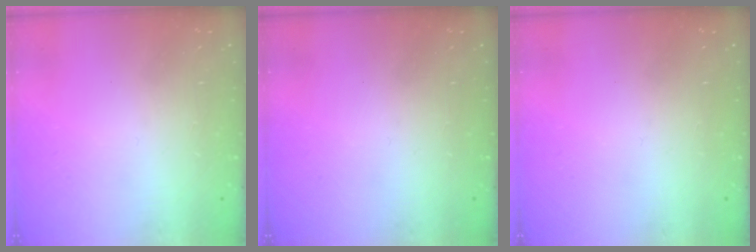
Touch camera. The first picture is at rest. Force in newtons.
{"total": 0.0}
{"total": 0.0}